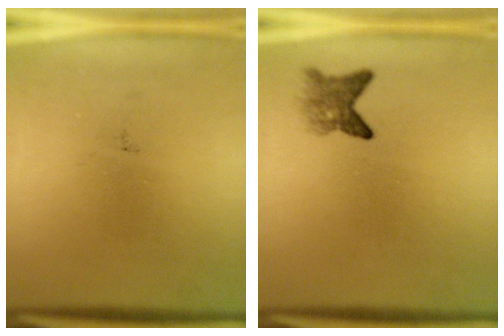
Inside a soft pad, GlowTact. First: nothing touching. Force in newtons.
{"total": 2.8}